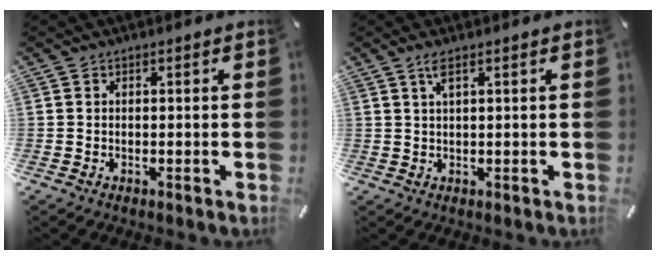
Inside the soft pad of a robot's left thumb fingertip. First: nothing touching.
{"total": 2.4, "force": [1.2, 0.3, 2.0], "torque": [-0.045, 0.001, 0.021]}